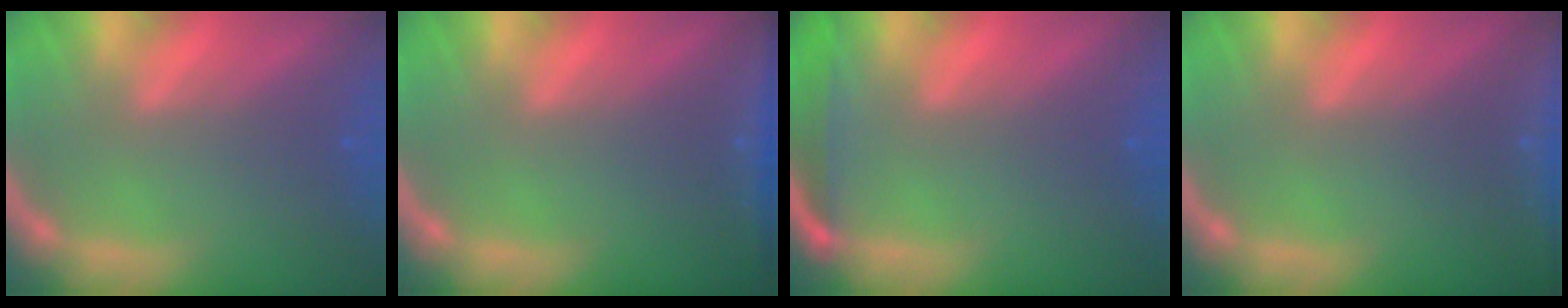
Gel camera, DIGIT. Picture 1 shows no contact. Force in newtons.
{"total": 3.5}
{"total": 3.0}
{"total": 7.5}